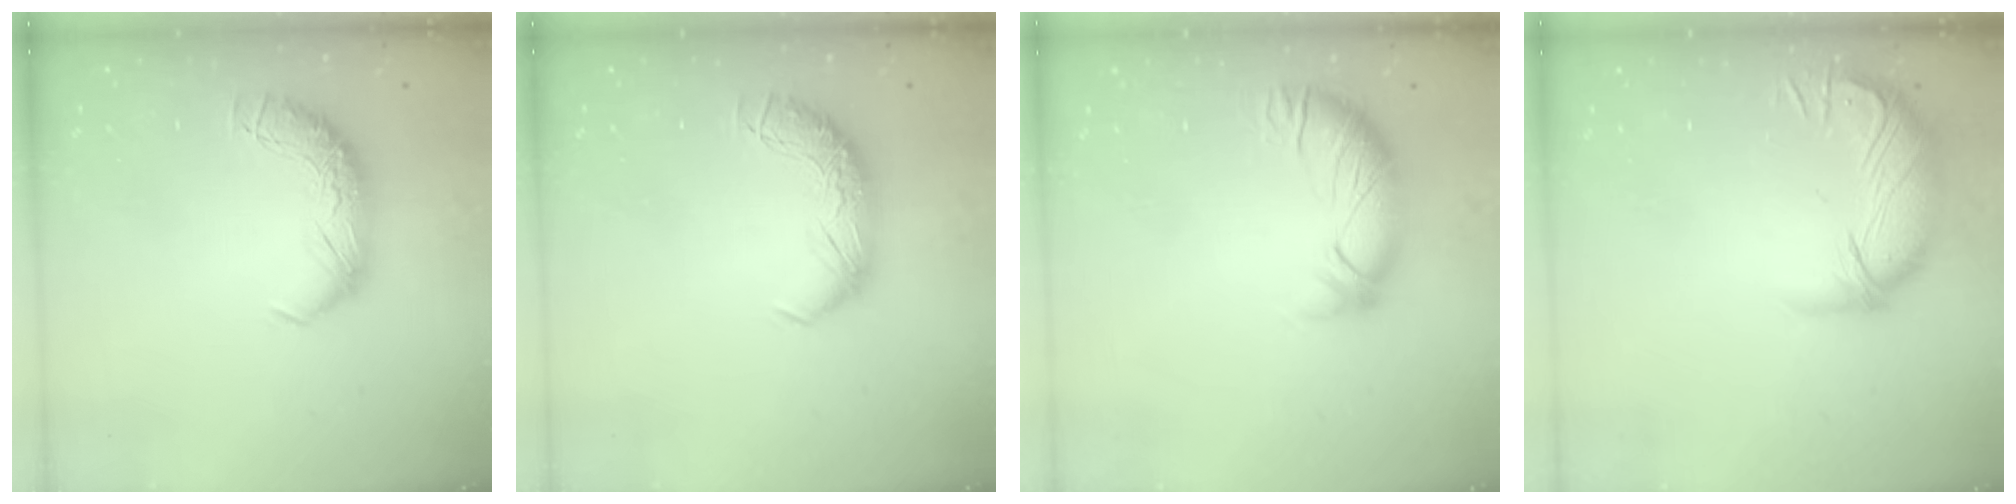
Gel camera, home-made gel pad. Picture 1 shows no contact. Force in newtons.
{"total": 0.0}
{"total": 2.3, "press": 1.8, "slide": 1.4}
{"total": 2.9, "press": 0.1, "slide": 2.9}